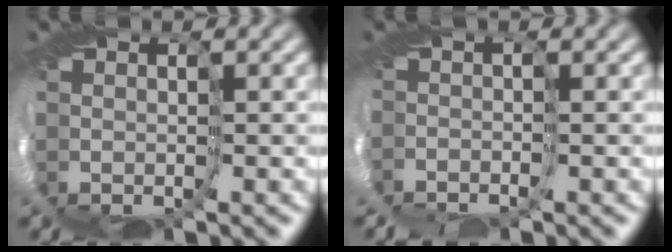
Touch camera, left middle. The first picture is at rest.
{"total": 2.4, "force": [-2.2, 0.1, 0.8], "torque": [-0.006, -0.004, -0.048]}